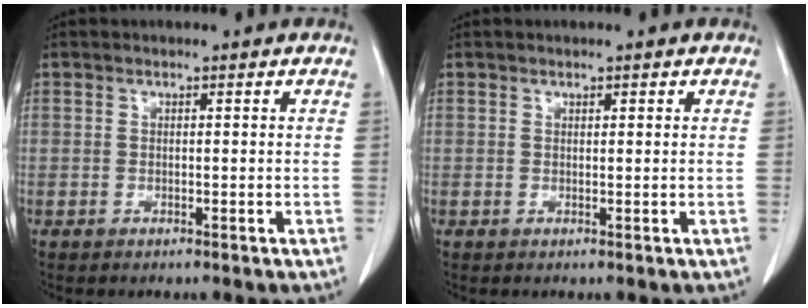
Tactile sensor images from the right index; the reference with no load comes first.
{"total": 0.5, "force": [0.3, 0.1, 0.4], "torque": [-0.006, -0.001, 0.005]}